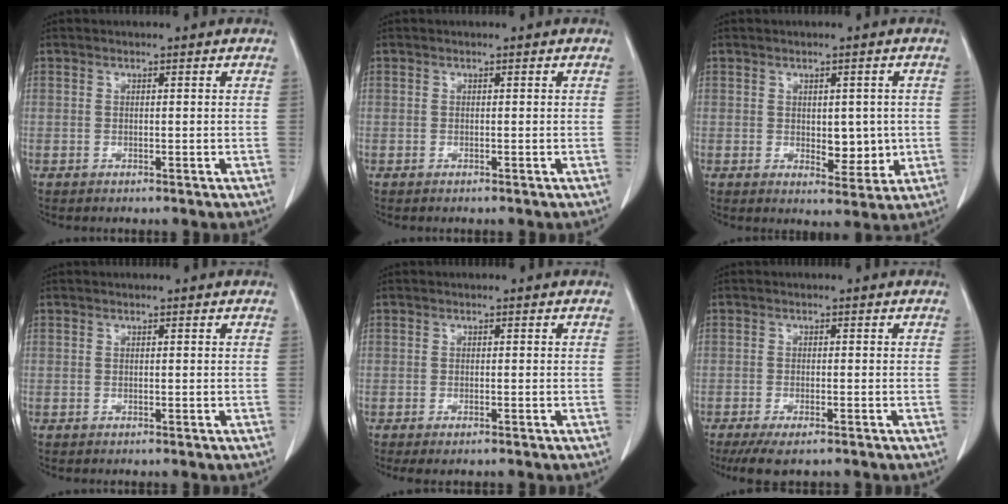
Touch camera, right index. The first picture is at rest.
{"total": 0.0}
{"total": 4.9, "force": [0.0, 2.7, 4.1], "torque": [-0.046, -0.006, 0.011]}
{"total": 0.0}
{"total": 1.6, "force": [-1.1, 0.4, 1.1], "torque": [-0.013, -0.005, -0.011]}
{"total": 5.8, "force": [-4.3, 1.4, 3.6], "torque": [-0.053, -0.013, -0.064]}